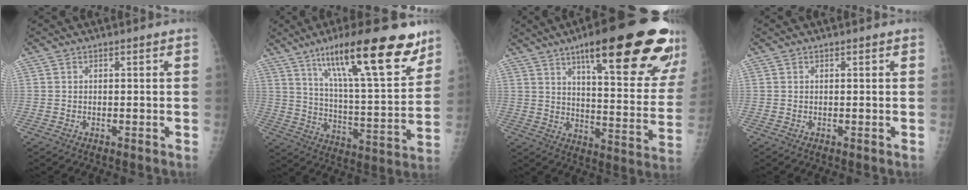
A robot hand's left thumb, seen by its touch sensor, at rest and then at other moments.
{"total": 23.7, "force": [14.7, 5.5, 17.8], "torque": [-0.252, -0.054, 0.235]}
{"total": 27.9, "force": [16.4, 6.0, 21.7], "torque": [-0.271, -0.046, 0.234]}
{"total": 0.0}